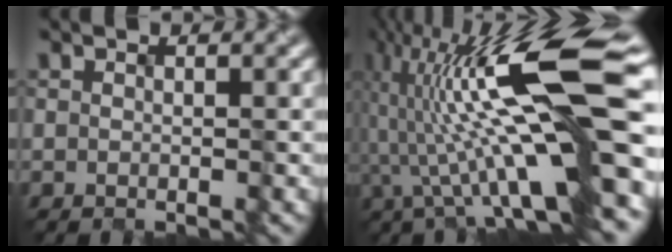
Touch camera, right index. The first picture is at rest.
{"total": 15.3, "force": [0.1, 3.4, 14.9], "torque": [-0.250, 0.018, 0.004]}